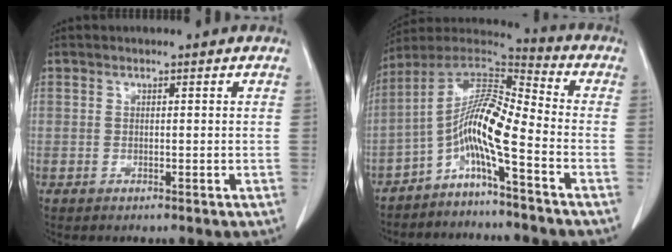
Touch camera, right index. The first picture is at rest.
{"total": 11.0, "force": [-5.0, 0.7, 9.8], "torque": [-0.189, 0.022, -0.098]}